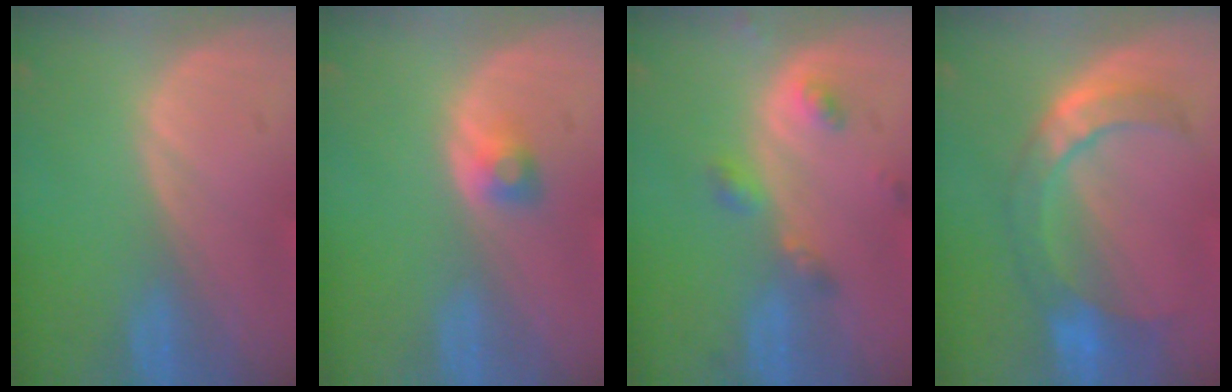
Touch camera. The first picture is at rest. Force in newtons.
{"total": 2.2, "press": 2.1, "slide": 0.3}
{"total": 4.0, "press": 4.0, "slide": 0.9}
{"total": 7.4, "press": 7.2, "slide": 1.9}